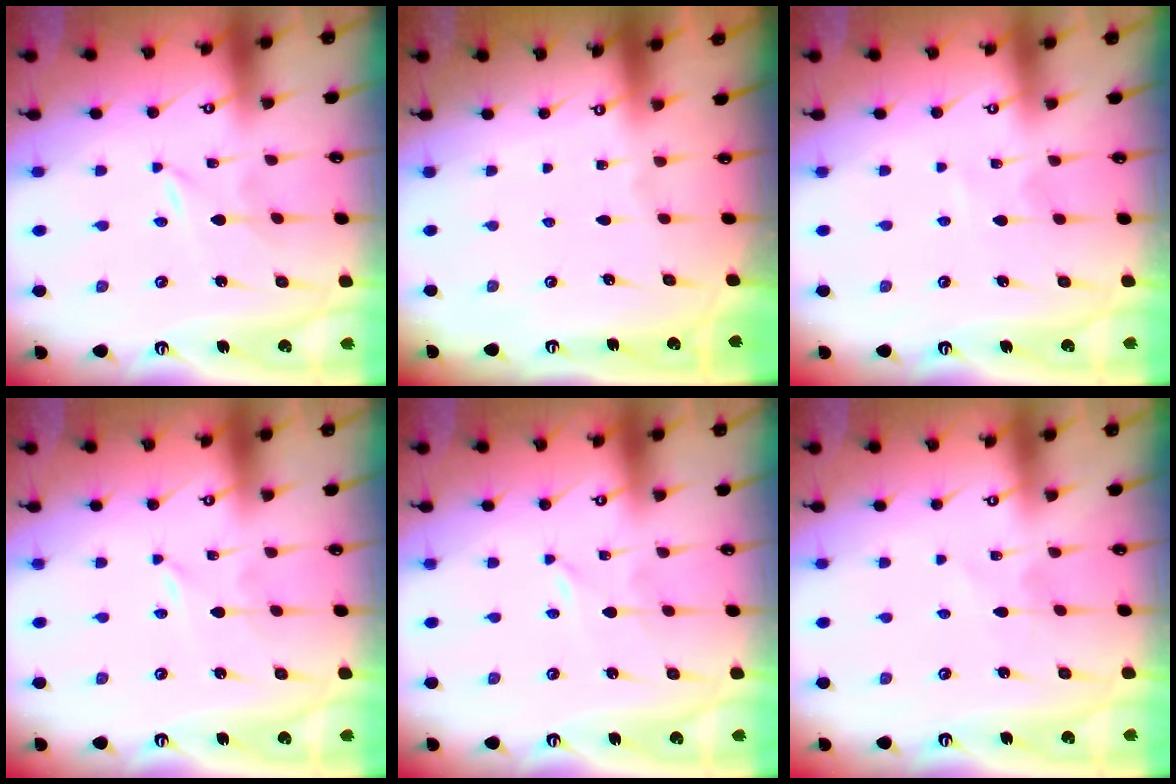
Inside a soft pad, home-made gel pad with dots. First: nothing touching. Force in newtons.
{"total": 0.0}
{"total": 1.4, "press": 1.3, "slide": 0.1}
{"total": 0.0}
{"total": 0.0}
{"total": 2.4, "press": 2.4, "slide": 0.3}